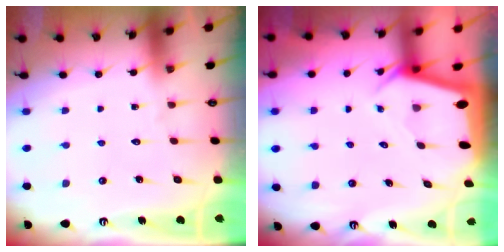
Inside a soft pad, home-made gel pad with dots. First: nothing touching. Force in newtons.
{"total": 3.1, "press": 3.1, "slide": 0.1}